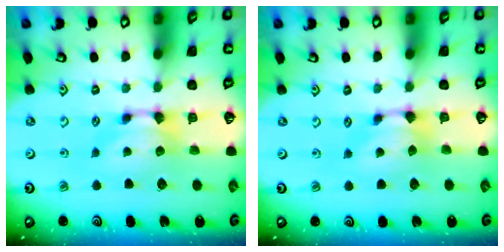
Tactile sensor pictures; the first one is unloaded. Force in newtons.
{"total": 0.8, "press": 0.5, "slide": 0.6}